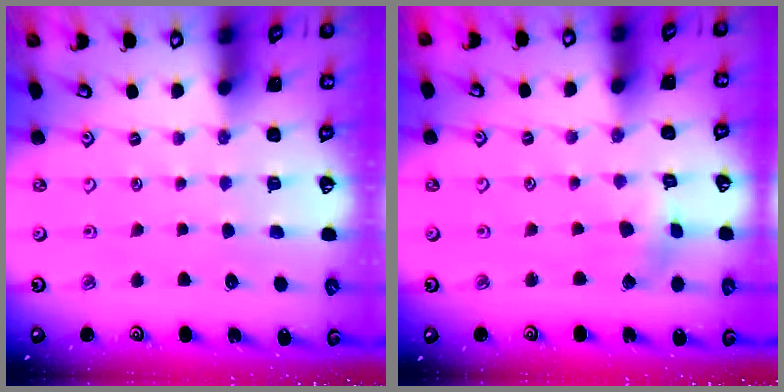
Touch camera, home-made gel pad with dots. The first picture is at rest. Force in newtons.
{"total": 2.0, "press": 2.0, "slide": 0.3}